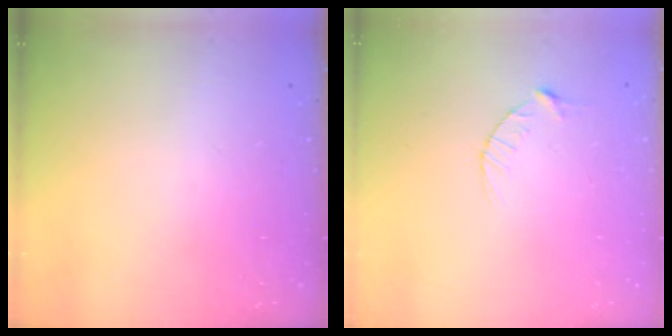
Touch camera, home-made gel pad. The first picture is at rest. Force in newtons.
{"total": 2.9, "press": 2.9, "slide": 0.4}